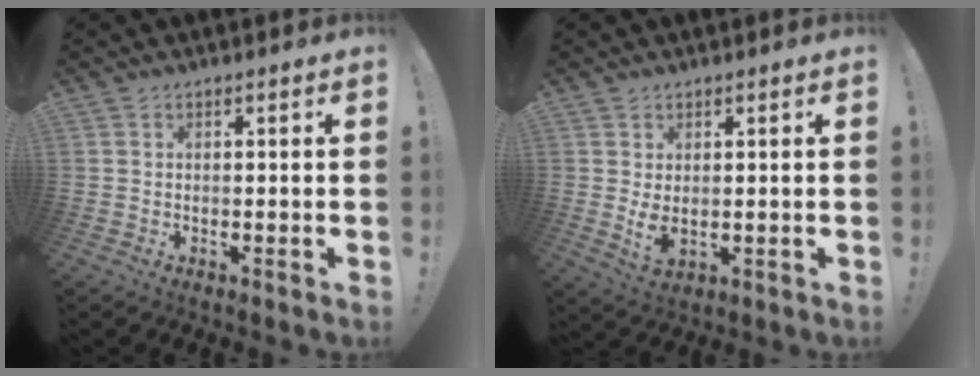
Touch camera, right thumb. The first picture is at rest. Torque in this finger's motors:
{"motor_torque": [-0.16, 0.26, 0.52, -0.03, 0.04]}